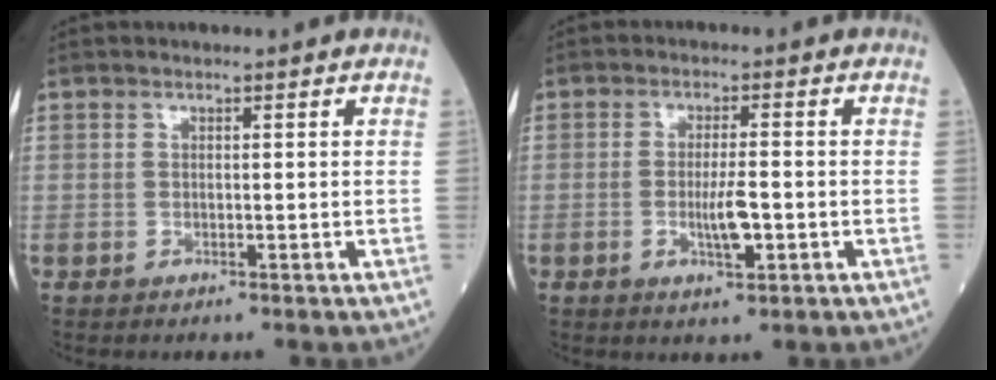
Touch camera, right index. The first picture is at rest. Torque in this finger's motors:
{"motor_torque": [-0.11, -0.04, 0.04, 0.01]}